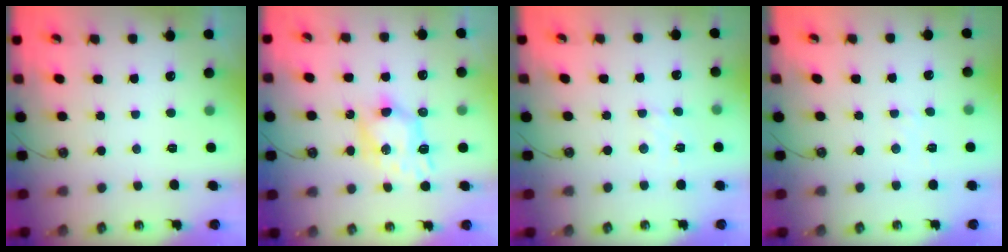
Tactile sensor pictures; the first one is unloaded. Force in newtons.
{"total": 8.5, "press": 8.5, "slide": 0.2}
{"total": 3.5, "press": 3.5, "slide": 0.5}
{"total": 2.2, "press": 2.2, "slide": 0.3}